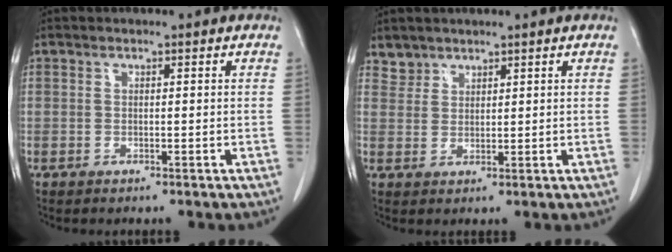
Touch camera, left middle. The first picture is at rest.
{"total": 2.4, "force": [2.0, 1.2, -0.5], "torque": [0.016, 0.007, 0.037]}